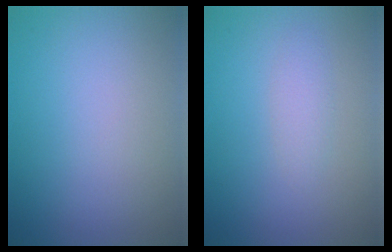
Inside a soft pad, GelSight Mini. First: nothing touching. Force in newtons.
{"total": 1.3, "press": 1.3, "slide": 0.0}